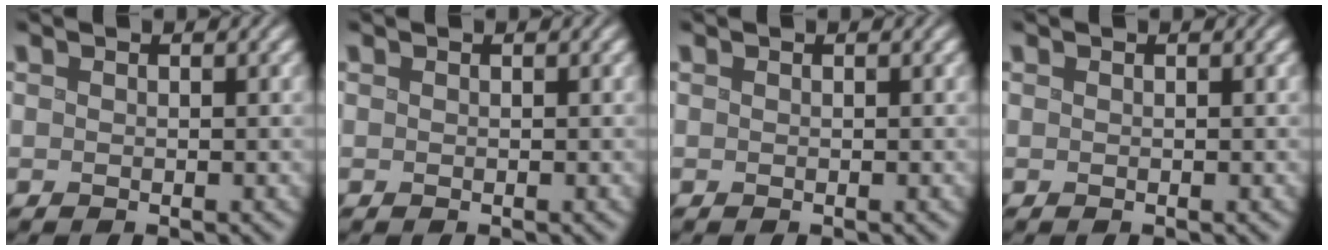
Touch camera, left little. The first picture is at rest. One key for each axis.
{"total": 0.0}
{"total": 0.0}
{"total": 0.0}